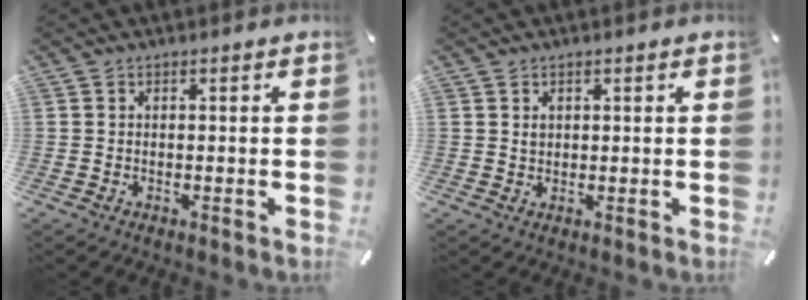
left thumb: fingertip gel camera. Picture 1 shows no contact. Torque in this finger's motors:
{"motor_torque": [0.28, 0.48, -0.01, -0.07, 0.01]}